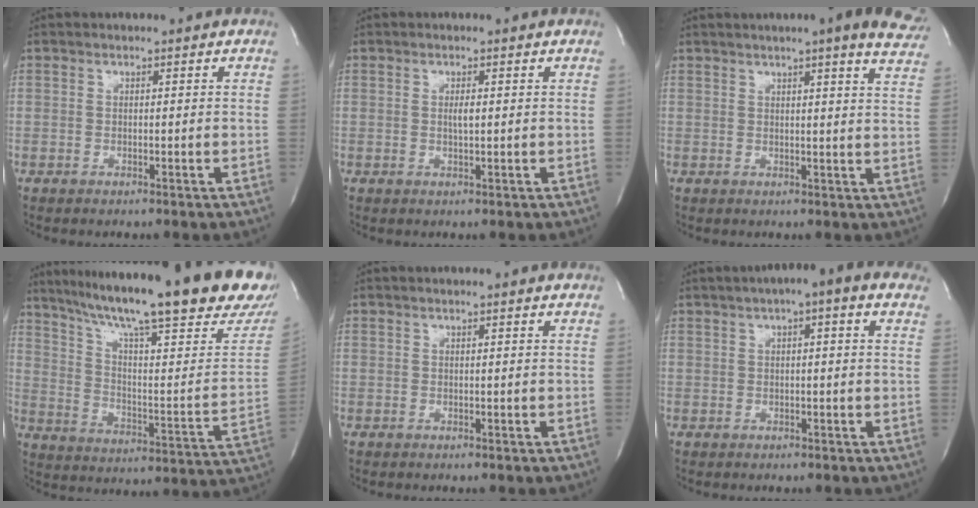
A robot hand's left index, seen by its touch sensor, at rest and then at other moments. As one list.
[{"total": 1.5, "force": [0.1, 0.2, 1.4], "torque": [-0.028, 0.000, 0.003]}, {"total": 12.6, "force": [9.9, 0.8, 7.8], "torque": [-0.095, -0.005, 0.099]}, {"total": 32.9, "force": [24.8, 3.8, 21.2], "torque": [-0.283, -0.044, 0.335]}, {"total": 1.0, "force": [0.7, 0.0, 0.7], "torque": [-0.014, 0.010, 0.009]}, {"total": 8.4, "force": [4.6, 1.7, 6.8], "torque": [-0.094, 0.035, 0.053]}]